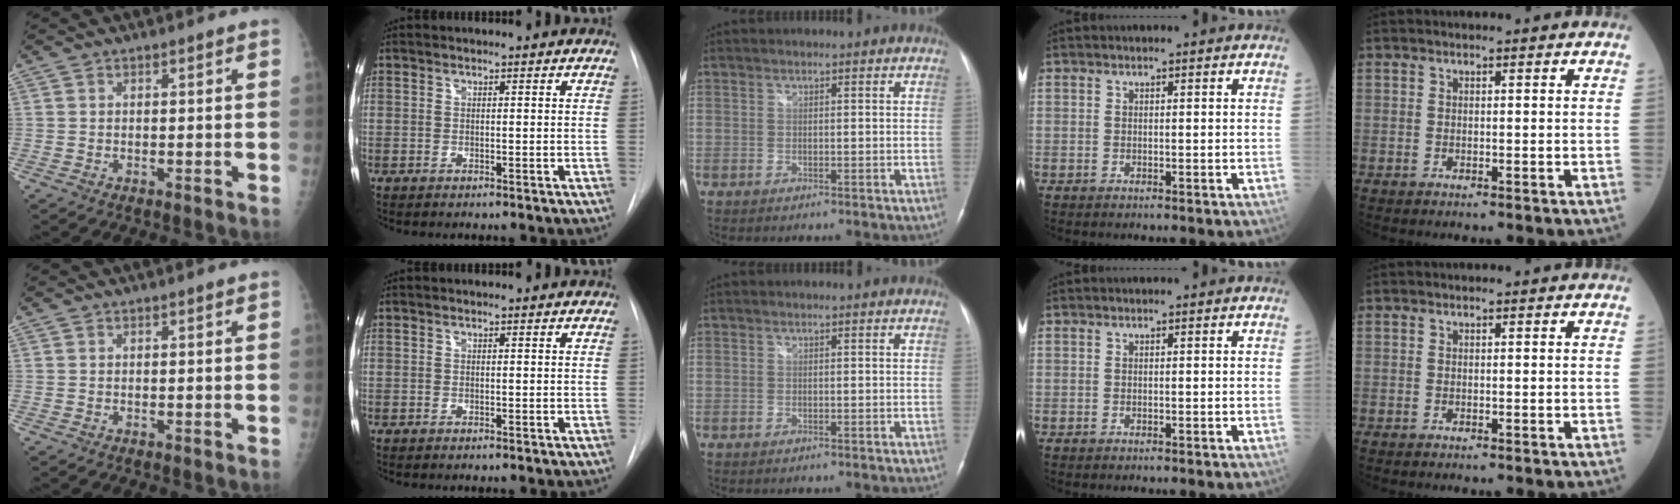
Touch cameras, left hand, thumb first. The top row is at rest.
{}